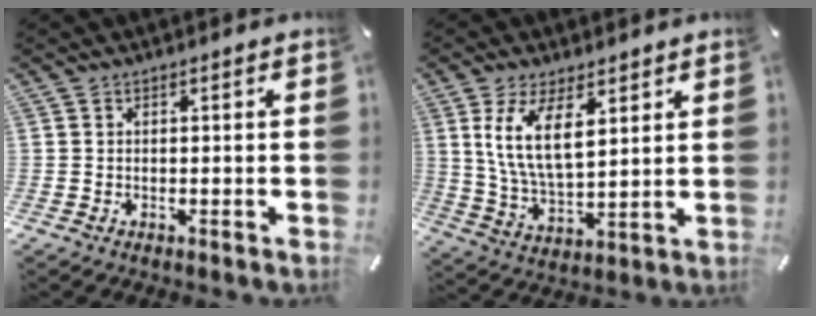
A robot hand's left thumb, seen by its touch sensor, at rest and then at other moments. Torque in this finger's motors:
{"motor_torque": [0.70, 1.02, 1.48, -1.27, 0.23]}